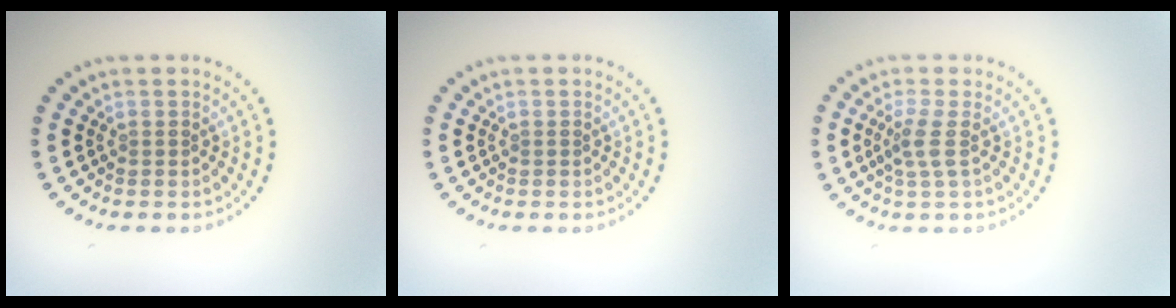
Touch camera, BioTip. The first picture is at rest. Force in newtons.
{"total": 0.0}
{"total": 2.1, "press": 1.6, "slide": 1.4}